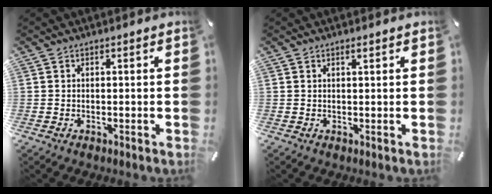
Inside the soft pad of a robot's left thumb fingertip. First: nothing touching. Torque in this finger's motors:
{"motor_torque": [0.07, 0.10, 0.10, -0.06, 0.04]}